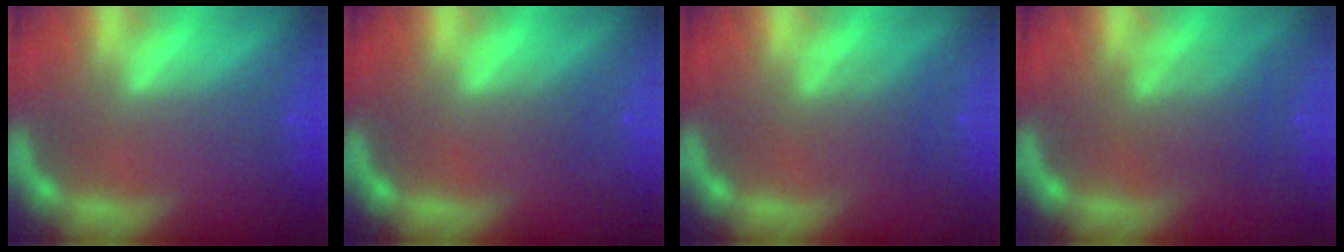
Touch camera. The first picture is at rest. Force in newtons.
{"total": 1.0}
{"total": 2.5}
{"total": 3.4}